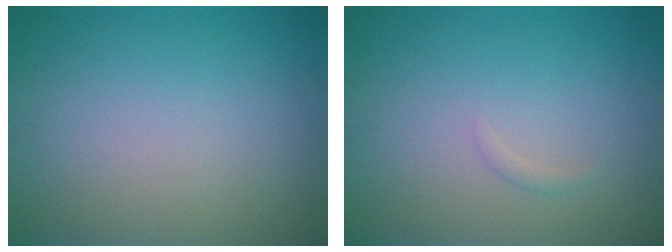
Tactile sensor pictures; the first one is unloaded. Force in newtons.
{"total": 0.5, "press": 0.5, "slide": 0.0}